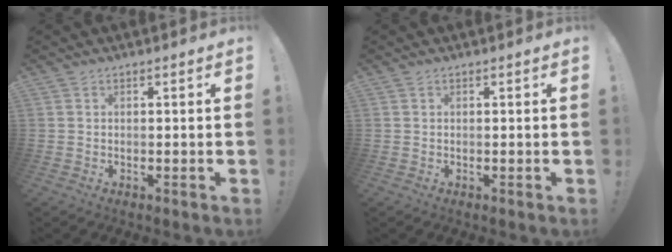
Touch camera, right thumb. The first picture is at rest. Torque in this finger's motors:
{"motor_torque": [-0.29, -0.32, -0.03, -0.21, 0.02]}